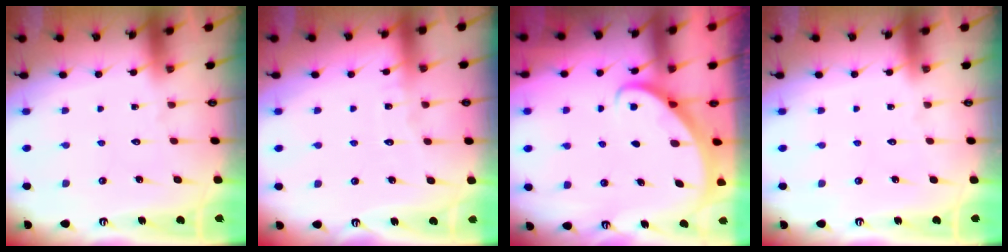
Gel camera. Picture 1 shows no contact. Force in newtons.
{"total": 2.9, "press": 2.8, "slide": 0.3}
{"total": 2.7, "press": 2.7, "slide": 0.2}
{"total": 0.0}